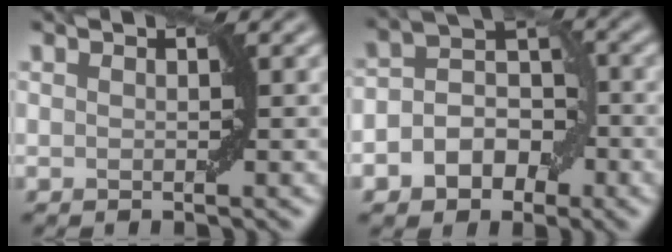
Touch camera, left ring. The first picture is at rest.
{"total": 5.2, "force": [-2.0, 3.8, 3.0], "torque": [-0.030, 0.005, -0.044]}